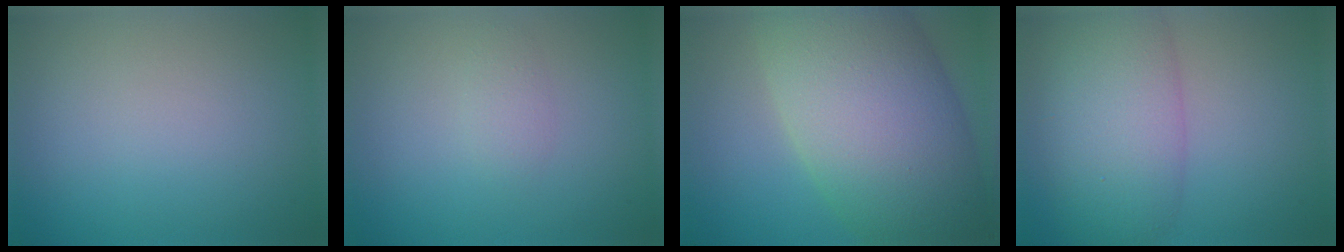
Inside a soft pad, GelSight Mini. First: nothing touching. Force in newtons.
{"total": 1.2, "press": 1.2, "slide": 0.0}
{"total": 14.4, "press": 14.4, "slide": 0.6}
{"total": 7.8, "press": 7.7, "slide": 0.5}